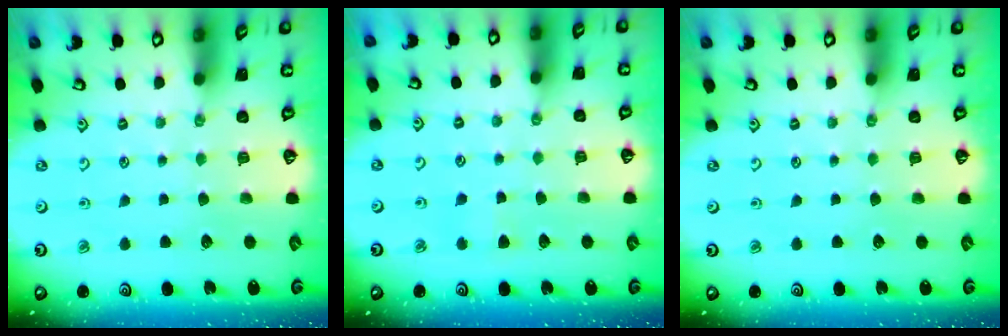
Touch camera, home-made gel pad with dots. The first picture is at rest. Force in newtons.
{"total": 3.7, "press": 3.7, "slide": 0.4}
{"total": 0.0}